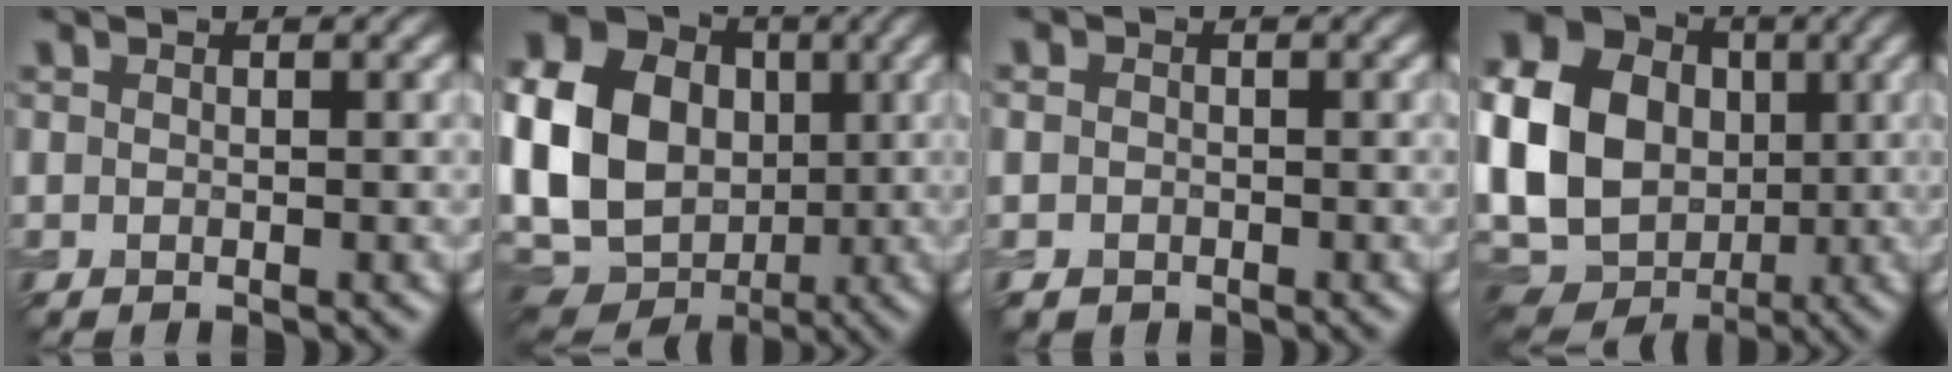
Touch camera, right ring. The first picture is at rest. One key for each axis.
{"total": 19.3, "fx": 0.6, "fy": 16.4, "fz": 10.1, "tx": -0.224, "ty": -0.004, "tz": -0.018}
{"total": 1.6, "fx": -0.5, "fy": 1.5, "fz": 0.5, "tx": -0.002, "ty": -0.007, "tz": -0.010}
{"total": 21.4, "fx": 1.0, "fy": 18.5, "fz": 10.6, "tx": -0.248, "ty": 0.018, "tz": -0.020}